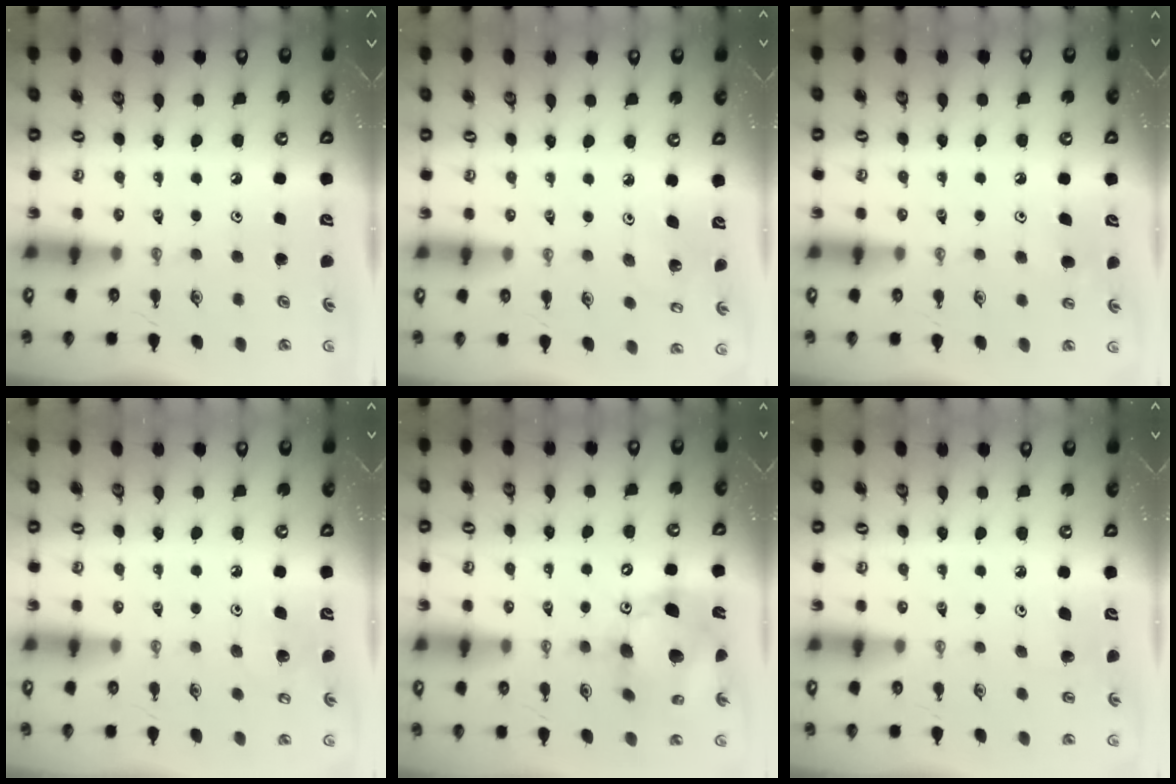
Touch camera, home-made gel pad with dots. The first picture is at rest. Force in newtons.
{"total": 4.1, "press": 4.1, "slide": 0.4}
{"total": 6.7, "press": 6.7, "slide": 0.5}
{"total": 7.5, "press": 7.4, "slide": 1.1}
{"total": 16.9, "press": 16.7, "slide": 2.8}
{"total": 4.4, "press": 4.0, "slide": 1.9}